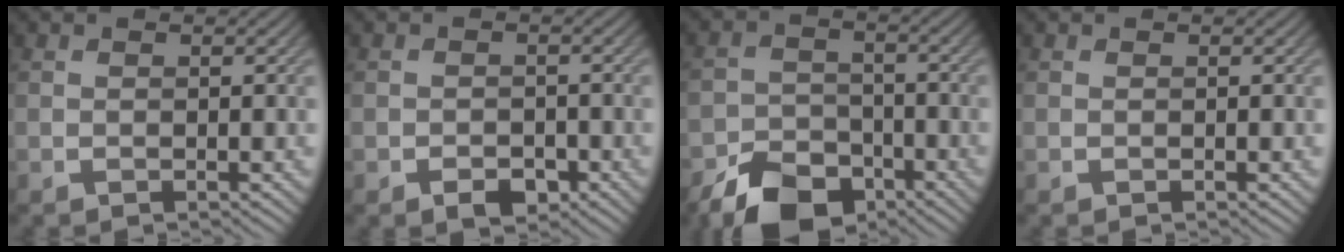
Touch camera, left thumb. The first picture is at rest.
{"total": 2.7, "force": [-1.6, 1.6, 1.4], "torque": [-0.020, -0.003, -0.026]}
{"total": 8.3, "force": [-6.1, 4.4, 3.5], "torque": [-0.065, -0.010, -0.114]}
{"total": 0.0}